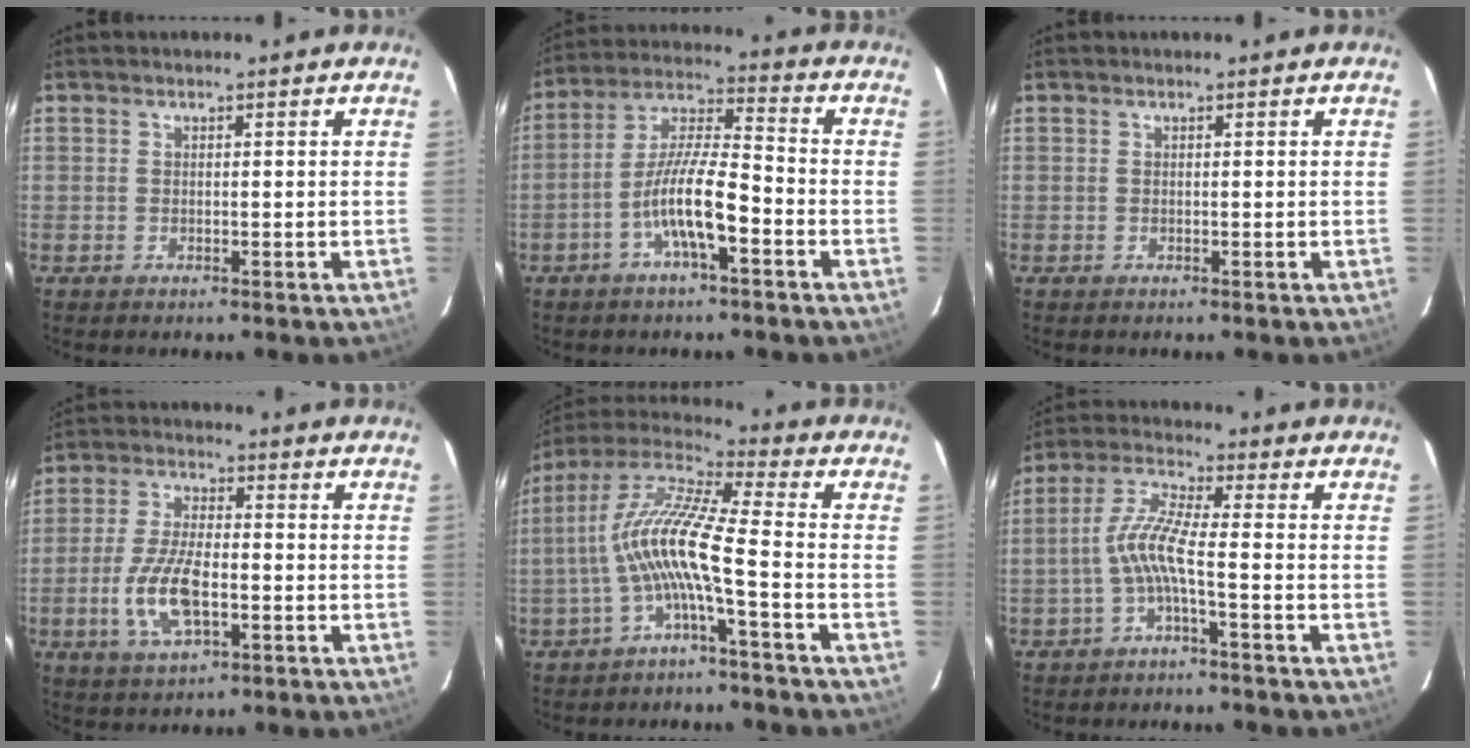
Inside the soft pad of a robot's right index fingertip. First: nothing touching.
{"total": 10.4, "force": [-4.7, 1.9, 9.1], "torque": [-0.186, 0.005, -0.088]}
{"total": 0.0}
{"total": 10.8, "force": [-3.0, 4.6, 9.4], "torque": [-0.197, -0.002, -0.054]}
{"total": 11.5, "force": [-3.2, 0.5, 11.1], "torque": [-0.223, 0.013, -0.064]}
{"total": 6.4, "force": [-2.4, 0.1, 5.9], "torque": [-0.141, 0.012, -0.045]}